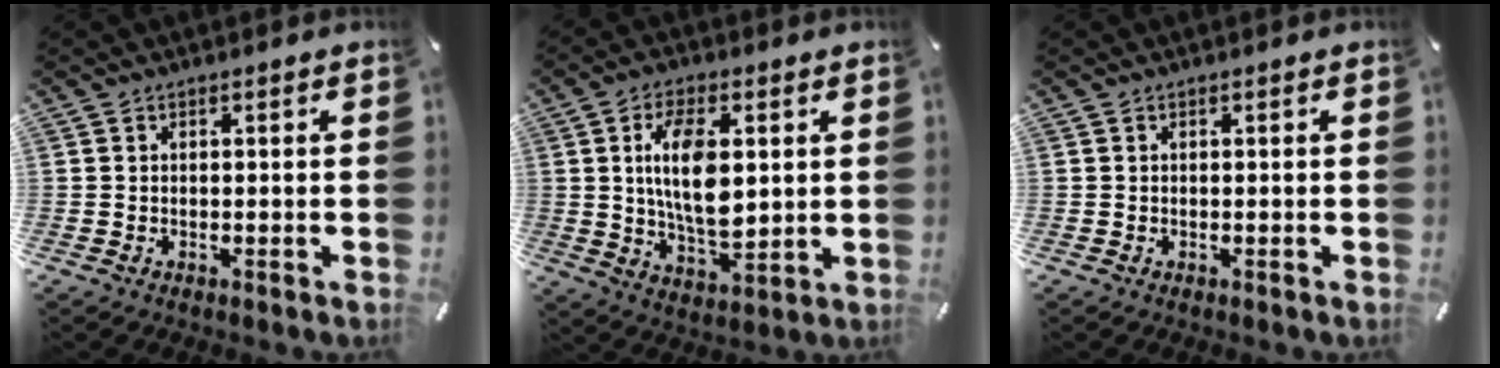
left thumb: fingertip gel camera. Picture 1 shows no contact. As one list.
[{"total": 12.3, "force": [2.5, 6.2, 10.3], "torque": [-0.216, -0.006, 0.038]}, {"total": 0.0}]